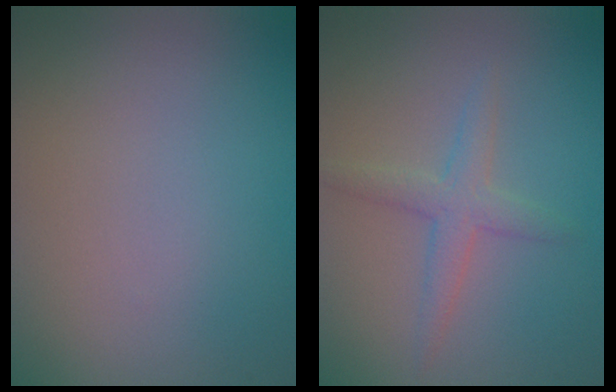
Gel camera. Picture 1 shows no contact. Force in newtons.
{"total": 2.3, "press": 2.3, "slide": 0.1}